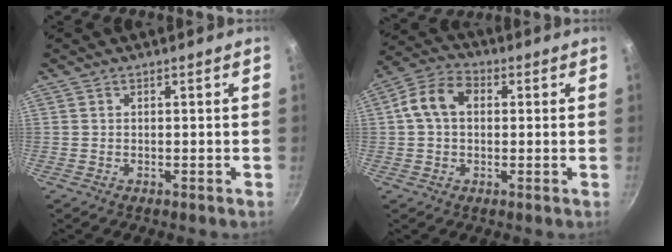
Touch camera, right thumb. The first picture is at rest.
{"total": 8.6, "force": [1.3, 6.0, 6.0], "torque": [-0.113, 0.027, 0.016]}